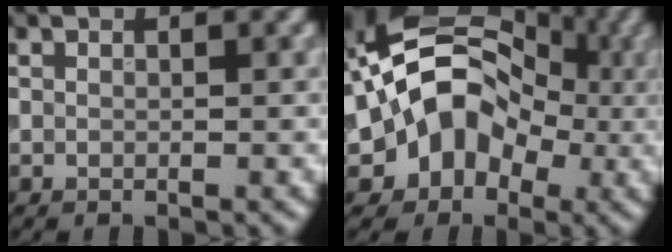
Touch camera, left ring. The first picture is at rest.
{"total": 9.0, "force": [-1.7, 7.2, 5.2], "torque": [-0.064, 0.016, -0.052]}